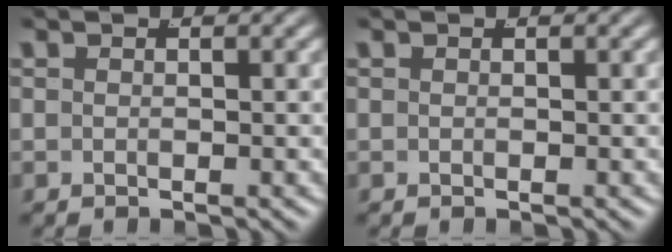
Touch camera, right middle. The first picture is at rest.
{"total": 0.0}